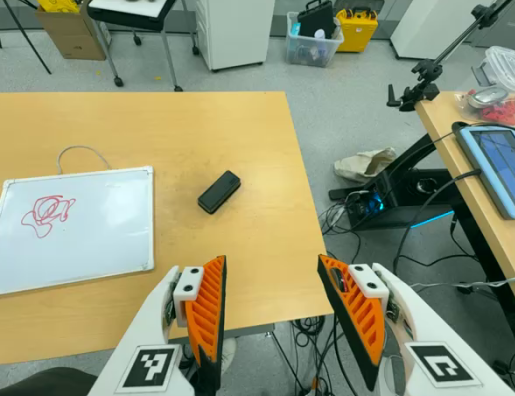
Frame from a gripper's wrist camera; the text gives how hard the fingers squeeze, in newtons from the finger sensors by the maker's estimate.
{"total": 0.0}